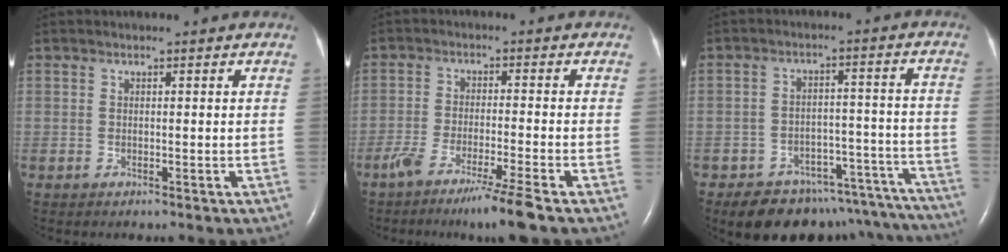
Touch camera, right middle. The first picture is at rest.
{"total": 8.3, "force": [-5.8, -1.0, 5.7], "torque": [-0.097, -0.024, -0.102]}
{"total": 18.0, "force": [-16.1, 6.8, 4.4], "torque": [-0.024, 0.043, -0.200]}